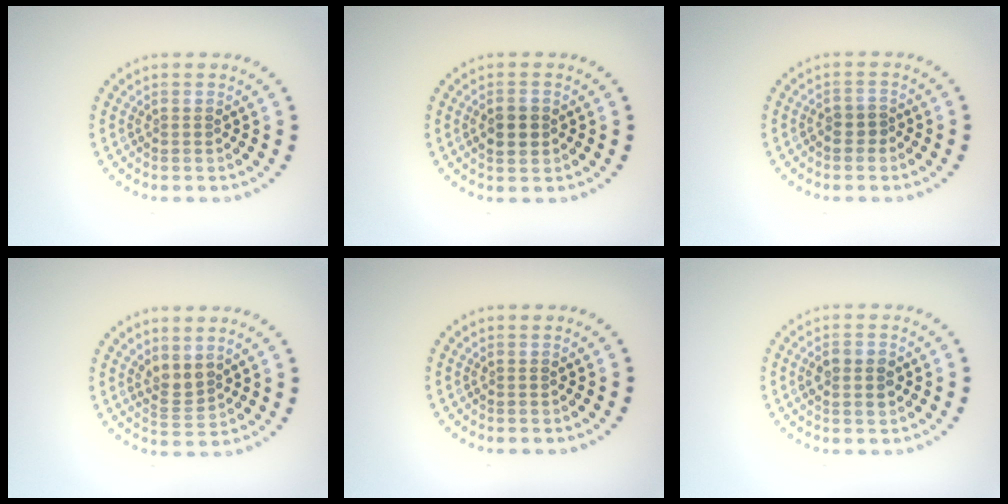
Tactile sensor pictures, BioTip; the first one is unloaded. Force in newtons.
{"total": 2.4, "press": 2.4, "slide": 0.2}
{"total": 1.2, "press": 1.0, "slide": 0.6}
{"total": 1.9, "press": 1.6, "slide": 1.1}
{"total": 0.0}
{"total": 2.1, "press": 2.1, "slide": 0.1}